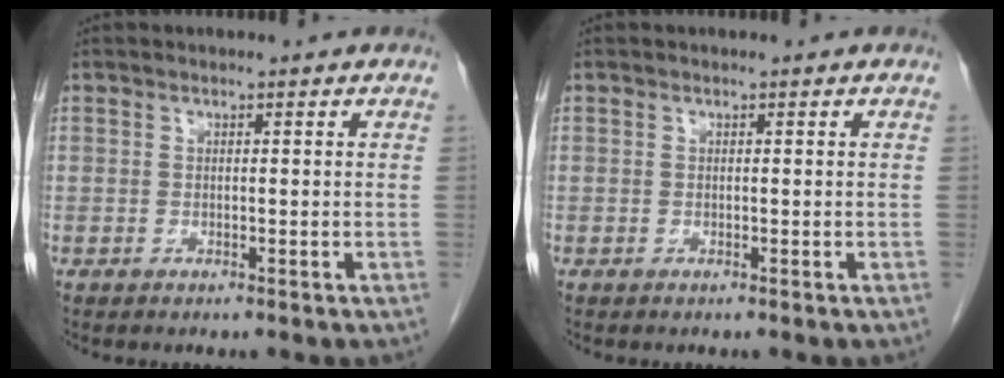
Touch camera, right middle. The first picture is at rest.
{"total": 0.0}